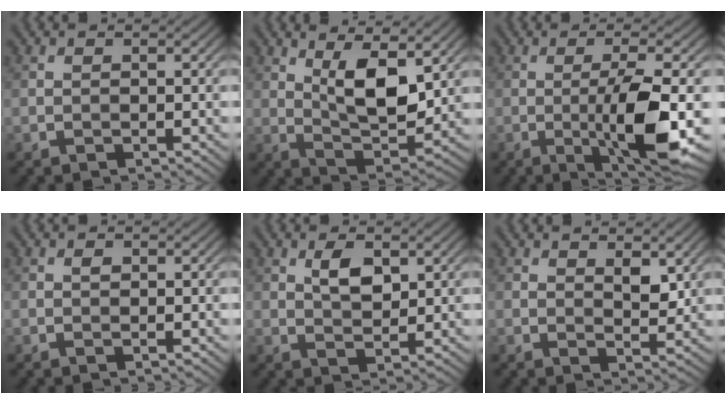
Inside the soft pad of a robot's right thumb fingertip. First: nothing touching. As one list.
[{"total": 9.0, "force": [3.5, 3.7, 7.4], "torque": [-0.139, -0.012, 0.067]}, {"total": 9.4, "force": [-1.8, 1.6, 9.1], "torque": [-0.151, 0.001, -0.031]}, {"total": 0.7, "force": [0.2, 0.4, 0.5], "torque": [-0.009, 0.000, 0.003]}, {"total": 4.0, "force": [1.7, 2.0, 3.0], "torque": [-0.062, -0.002, 0.033]}, {"total": 3.2, "force": [1.7, 1.4, 2.3], "torque": [-0.042, -0.008, 0.032]}]